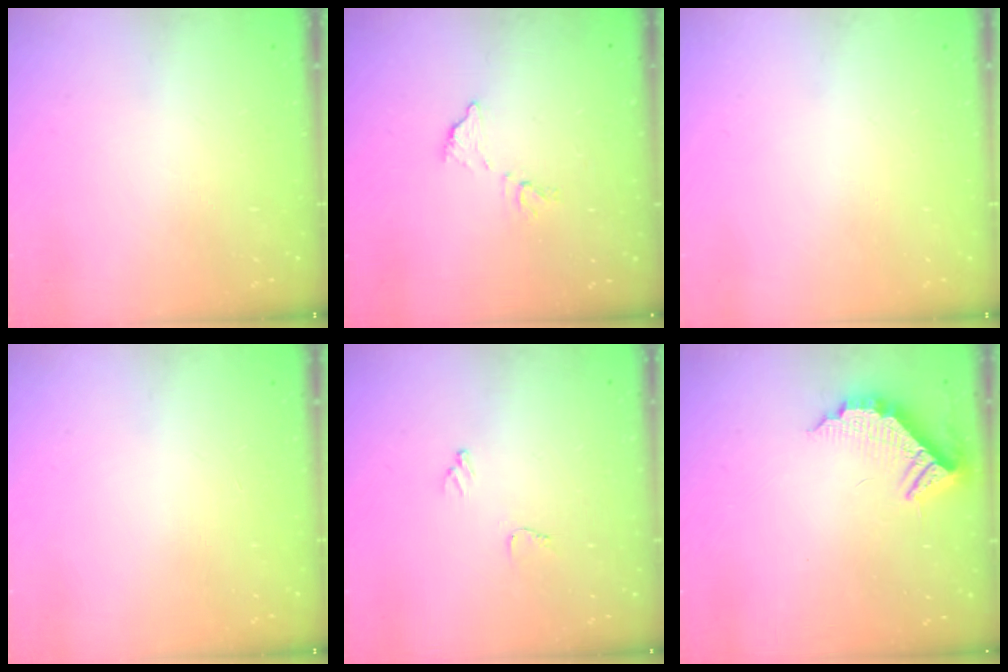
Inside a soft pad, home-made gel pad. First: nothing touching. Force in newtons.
{"total": 7.4, "press": 7.4, "slide": 0.4}
{"total": 0.0}
{"total": 0.0}
{"total": 6.1, "press": 6.1, "slide": 0.6}
{"total": 10.1, "press": 10.1, "slide": 0.5}